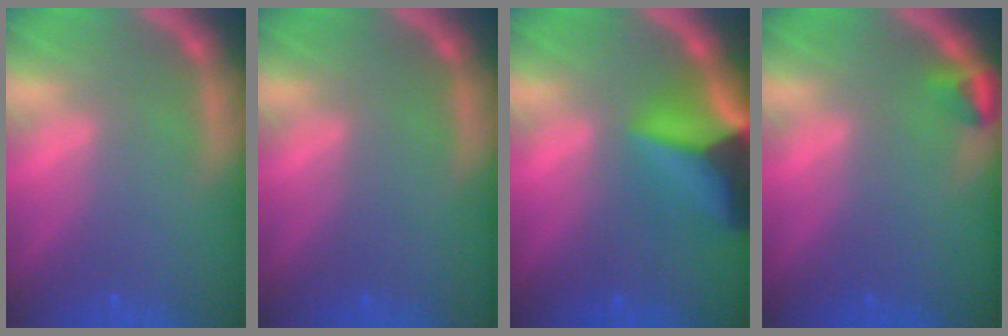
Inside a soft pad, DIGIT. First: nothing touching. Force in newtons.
{"total": 0.0}
{"total": 9.9}
{"total": 1.5}